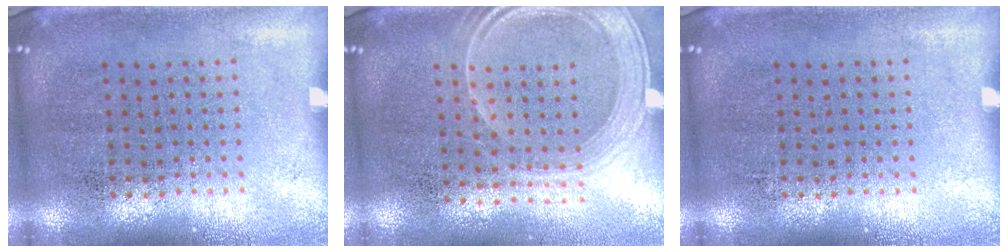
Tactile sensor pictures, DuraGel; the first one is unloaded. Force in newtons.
{"total": 1.8, "press": 1.6, "slide": 1.0}
{"total": 0.0}